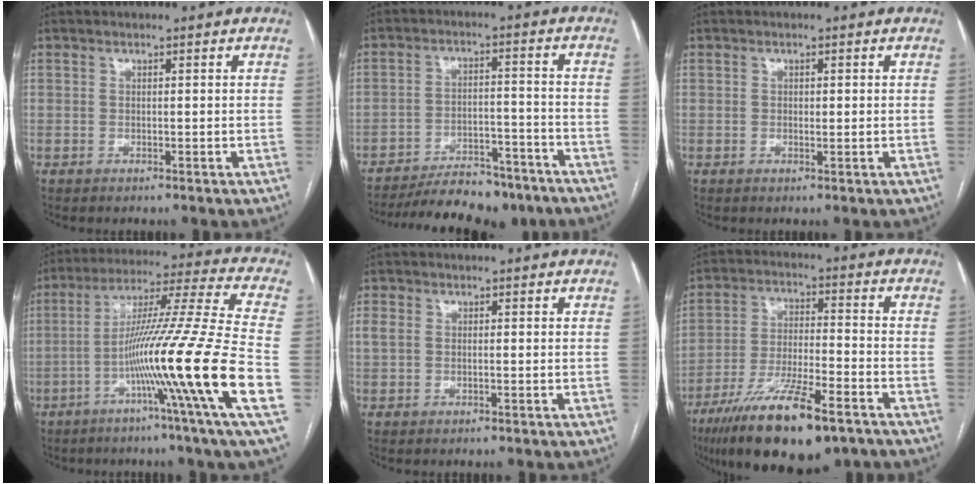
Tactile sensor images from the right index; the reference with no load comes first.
{"total": 15.1, "force": [-13.1, 4.5, 6.1], "torque": [-0.094, 0.006, -0.188]}
{"total": 0.9, "force": [0.0, 0.3, 0.9], "torque": [-0.017, -0.002, 0.000]}
{"total": 23.7, "force": [-6.4, -2.3, 22.7], "torque": [-0.362, -0.020, -0.125]}
{"total": 2.1, "force": [0.1, 1.4, 1.6], "torque": [-0.044, 0.013, 0.005]}
{"total": 17.4, "force": [-11.2, 3.5, 12.9], "torque": [-0.225, -0.033, -0.194]}